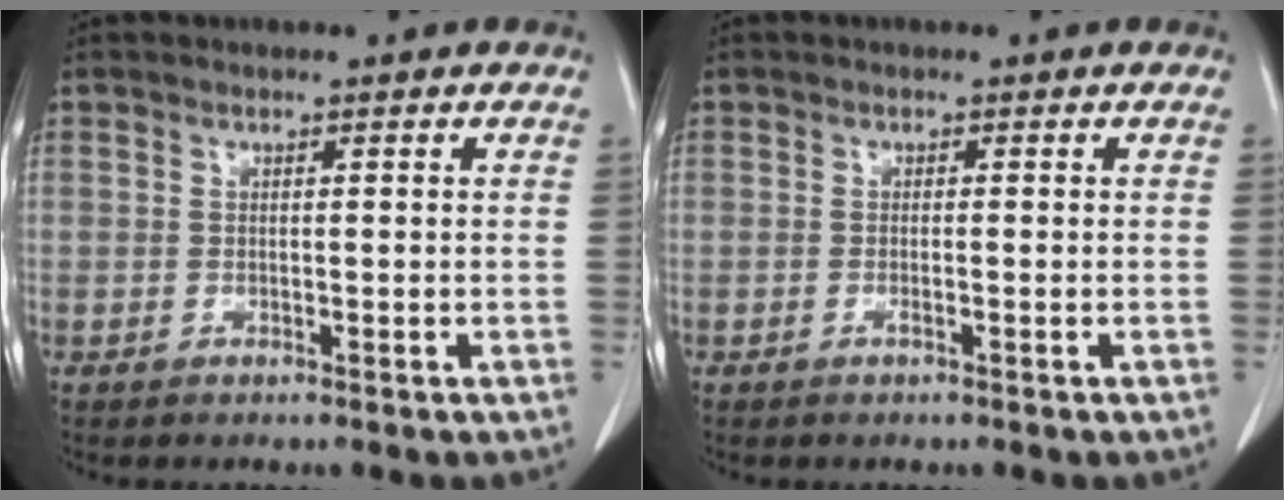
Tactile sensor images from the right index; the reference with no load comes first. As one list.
[{"total": 0.6, "force": [-0.3, -0.1, 0.5], "torque": [-0.010, 0.002, -0.004]}]